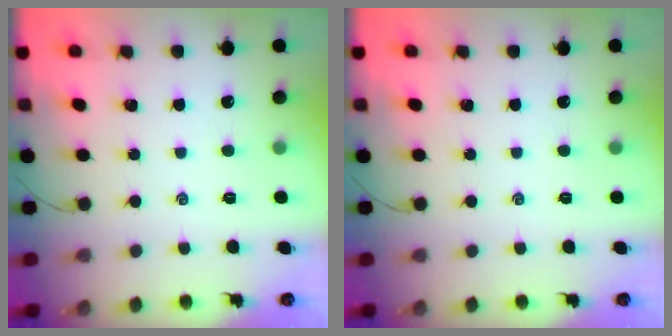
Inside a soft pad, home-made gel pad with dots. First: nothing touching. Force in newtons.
{"total": 0.0}